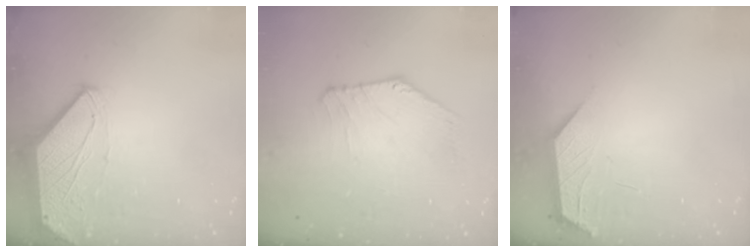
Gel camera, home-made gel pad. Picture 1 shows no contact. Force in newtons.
{"total": 2.9, "press": 2.9, "slide": 0.1}
{"total": 1.8, "press": 1.8, "slide": 0.4}